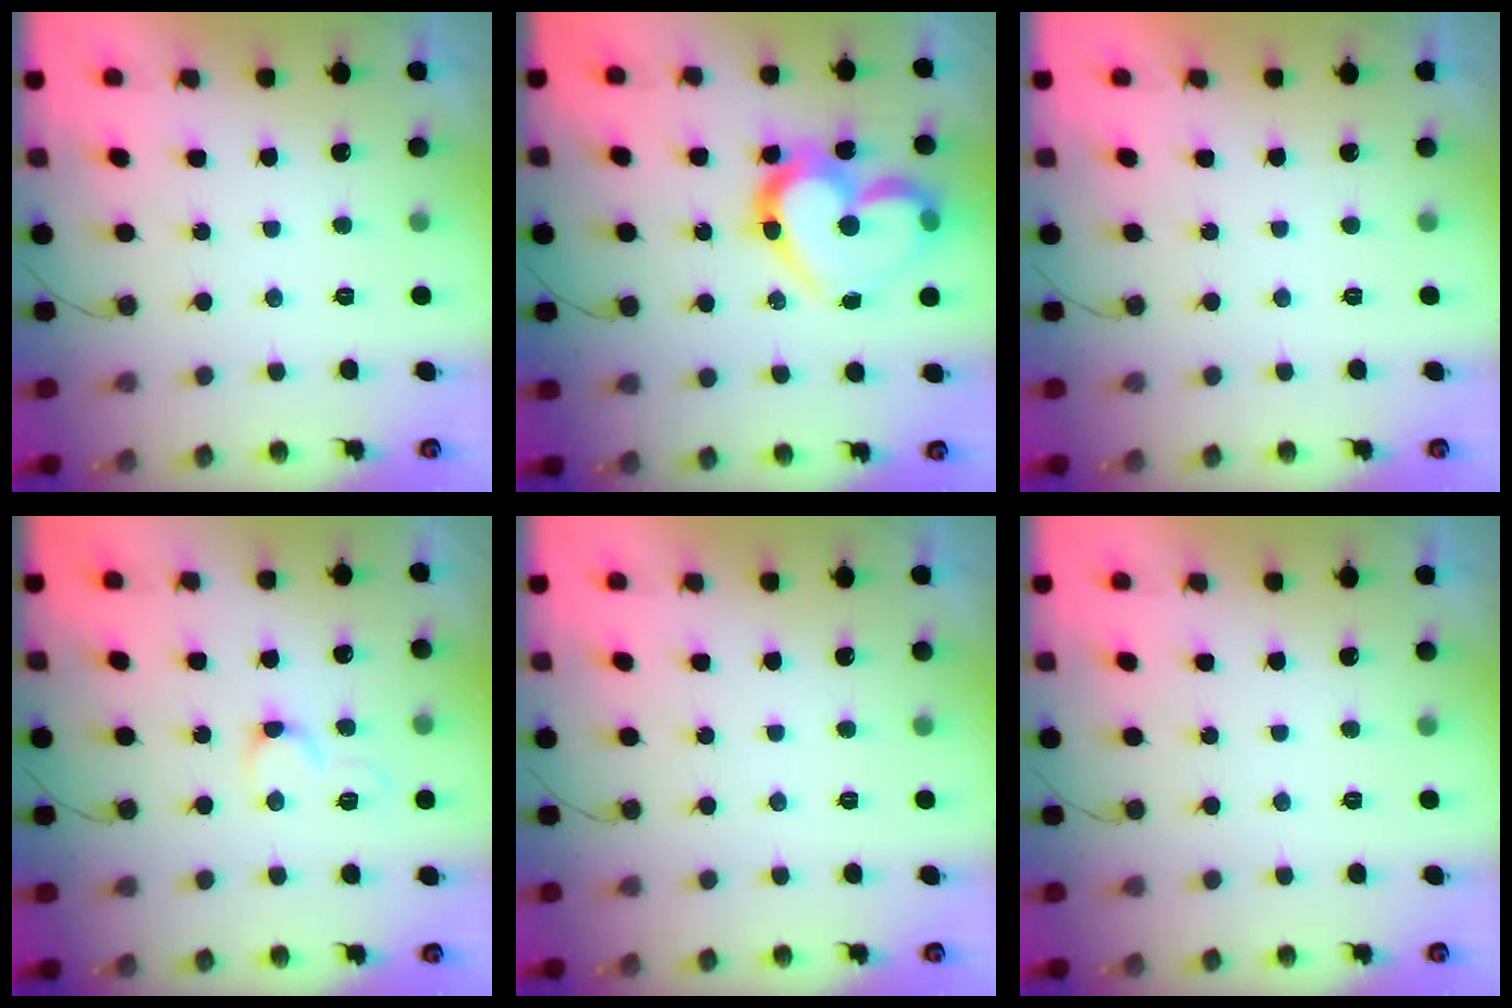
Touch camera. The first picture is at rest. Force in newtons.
{"total": 18.1, "press": 18.0, "slide": 1.8}
{"total": 1.7, "press": 1.7, "slide": 0.0}
{"total": 5.2, "press": 5.2, "slide": 0.3}
{"total": 0.0}
{"total": 0.0}